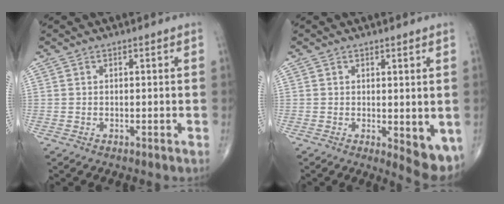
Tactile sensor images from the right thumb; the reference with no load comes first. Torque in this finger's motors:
{"motor_torque": [-0.08, 0.66, 0.04, -0.16, 0.03]}